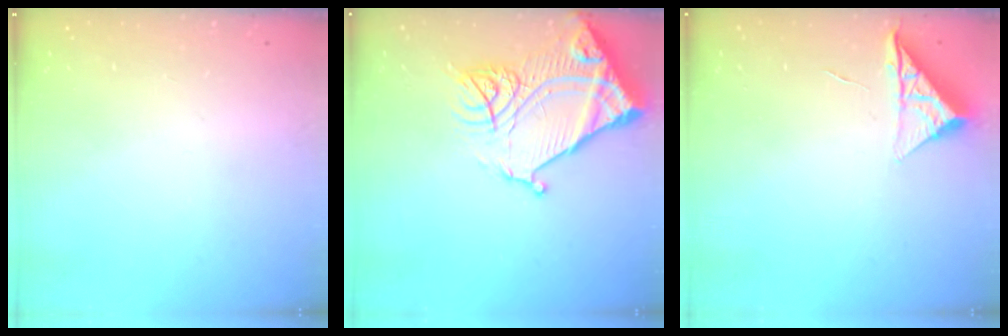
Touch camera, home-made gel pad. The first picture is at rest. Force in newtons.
{"total": 18.5, "press": 18.4, "slide": 1.9}
{"total": 6.5, "press": 6.5, "slide": 0.3}